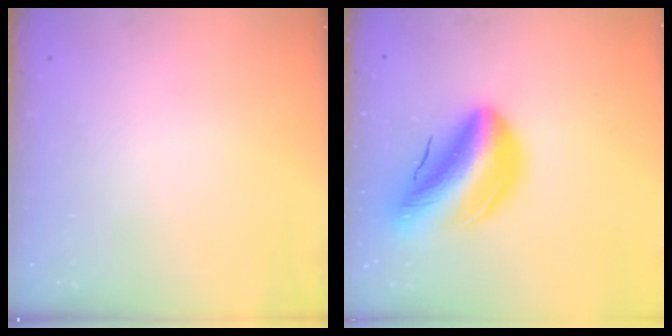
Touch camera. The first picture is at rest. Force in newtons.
{"total": 14.8, "press": 14.2, "slide": 4.0}